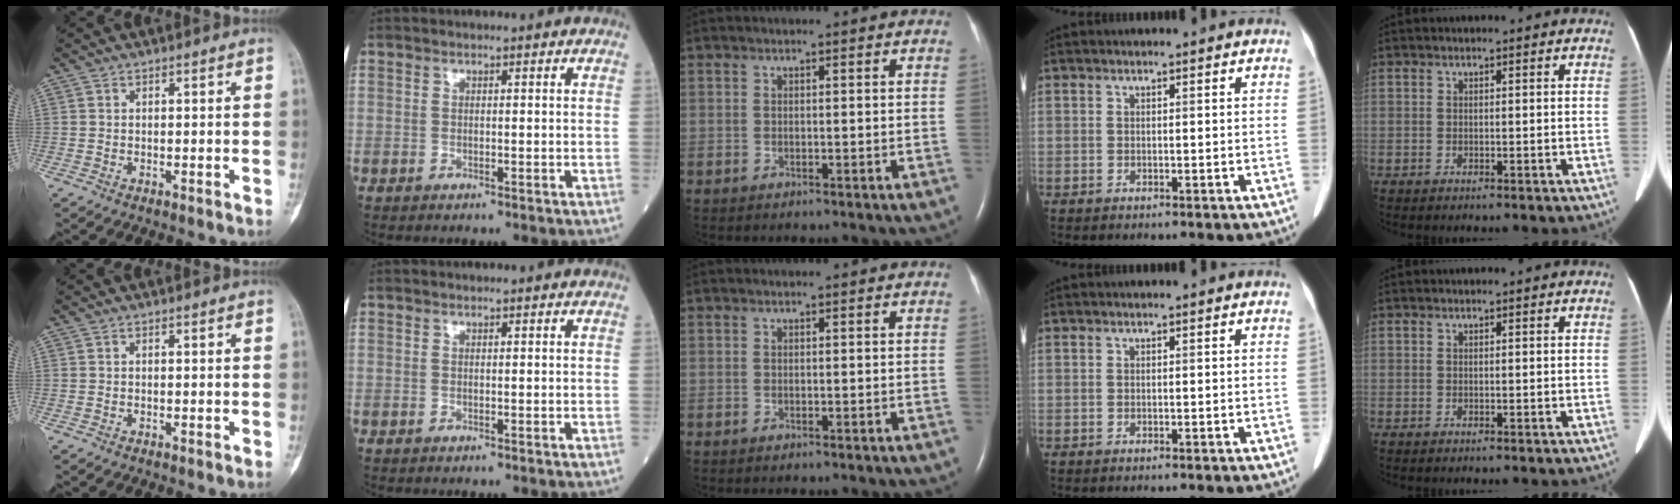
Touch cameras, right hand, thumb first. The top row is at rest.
{}